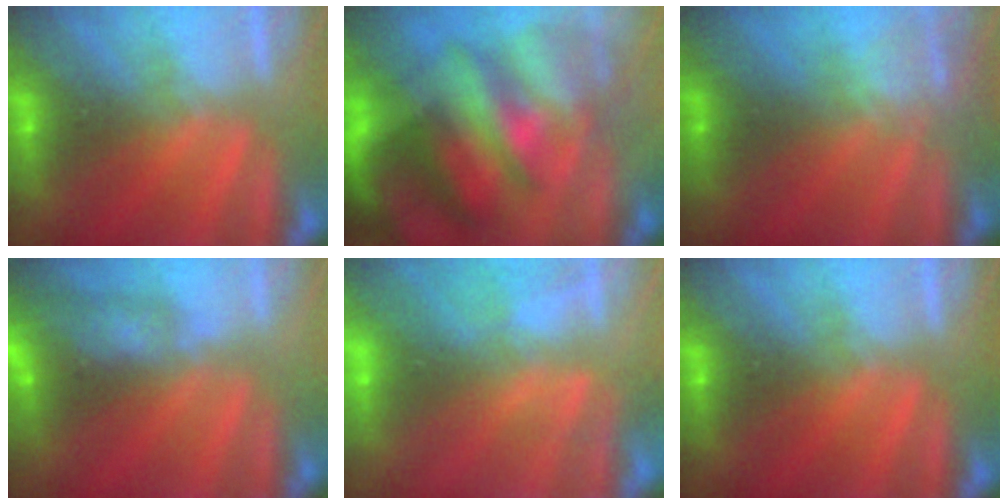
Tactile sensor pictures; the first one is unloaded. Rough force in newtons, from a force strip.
{"total": 7.7}
{"total": 2.4}
{"total": 6.1}
{"total": 2.8}
{"total": 0.0}